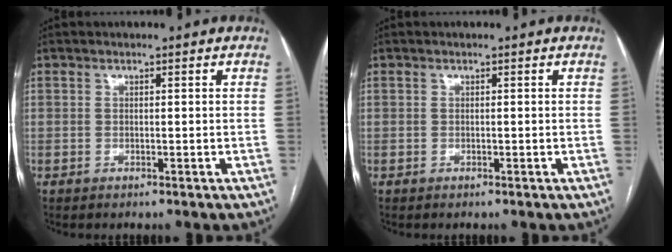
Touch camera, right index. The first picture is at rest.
{"total": 0.0}